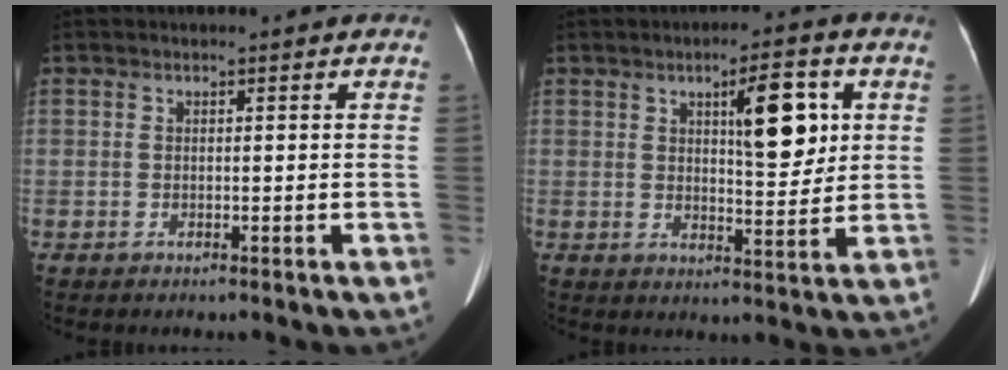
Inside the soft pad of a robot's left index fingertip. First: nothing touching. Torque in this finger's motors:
{"motor_torque": [1.00, -0.49, 0.46, 0.12]}